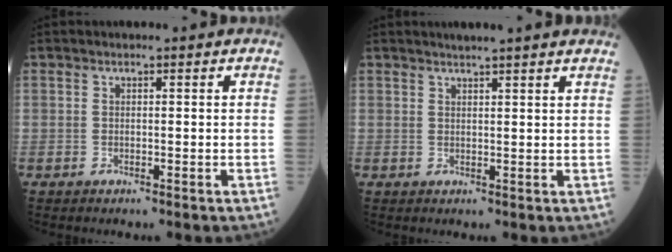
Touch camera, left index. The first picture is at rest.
{"total": 7.5, "force": [6.6, 0.0, 3.4], "torque": [-0.047, 0.021, 0.074]}